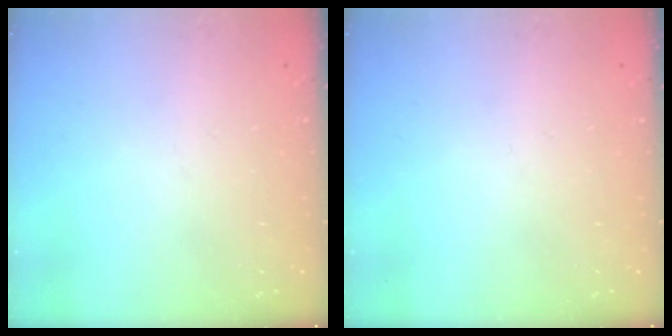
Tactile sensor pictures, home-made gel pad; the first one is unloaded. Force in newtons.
{"total": 0.0}